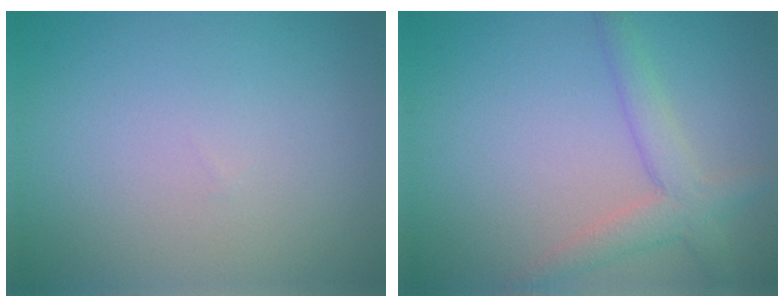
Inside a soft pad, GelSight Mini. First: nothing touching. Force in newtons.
{"total": 3.3, "press": 3.3, "slide": 0.2}